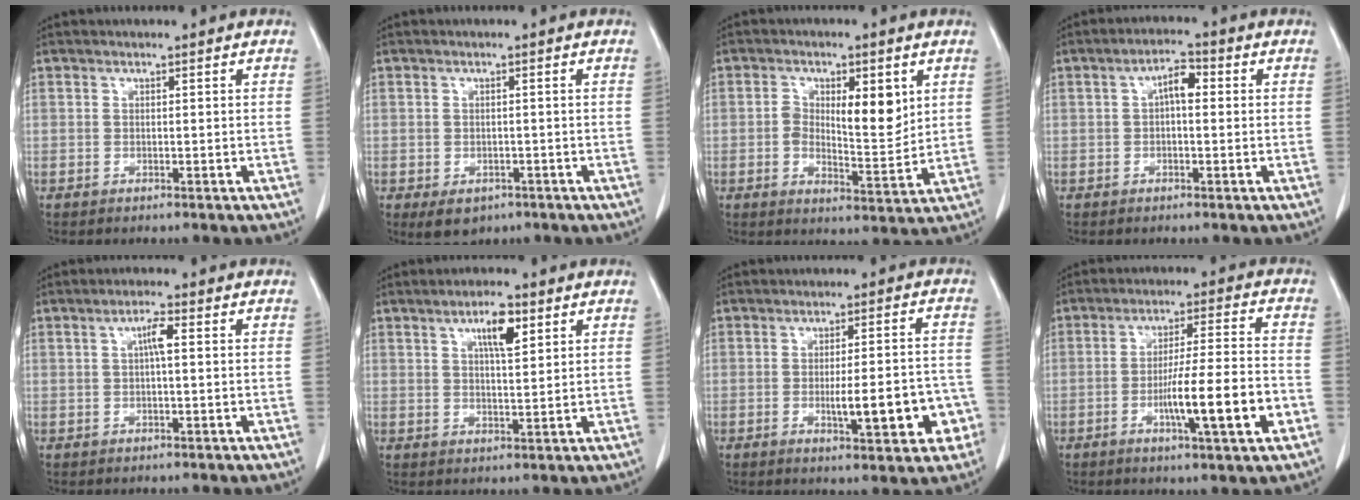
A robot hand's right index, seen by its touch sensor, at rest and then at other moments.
{"total": 4.1, "force": [-2.2, 2.9, 1.9], "torque": [-0.024, -0.003, -0.021]}
{"total": 8.1, "force": [1.8, 3.1, 7.2], "torque": [-0.112, 0.005, 0.032]}
{"total": 3.8, "force": [0.5, 1.5, 3.4], "torque": [-0.059, 0.016, 0.005]}
{"total": 2.8, "force": [0.4, 0.3, 2.7], "torque": [-0.050, 0.004, 0.008]}
{"total": 5.3, "force": [2.6, 1.1, 4.5], "torque": [-0.078, 0.000, 0.043]}
{"total": 9.7, "force": [-3.0, 2.2, 8.9], "torque": [-0.119, 0.015, -0.032]}
{"total": 11.7, "force": [-3.8, 0.2, 11.1], "torque": [-0.183, -0.003, -0.061]}